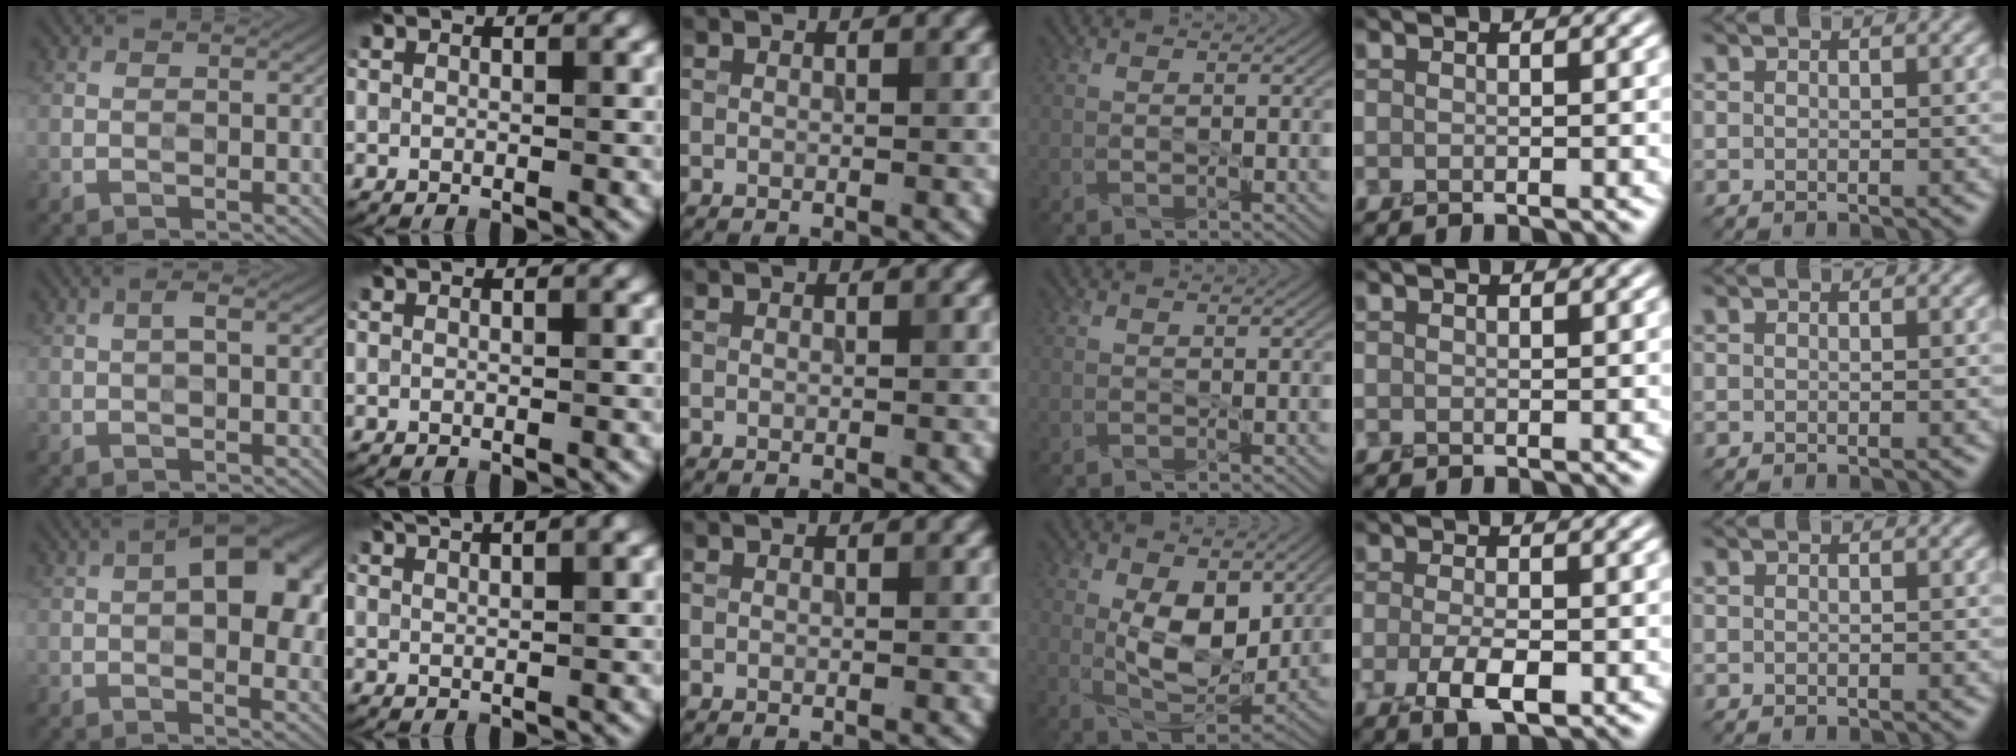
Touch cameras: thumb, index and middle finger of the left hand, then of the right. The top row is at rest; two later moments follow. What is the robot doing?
{"motion": "peel", "object": "bandage"}